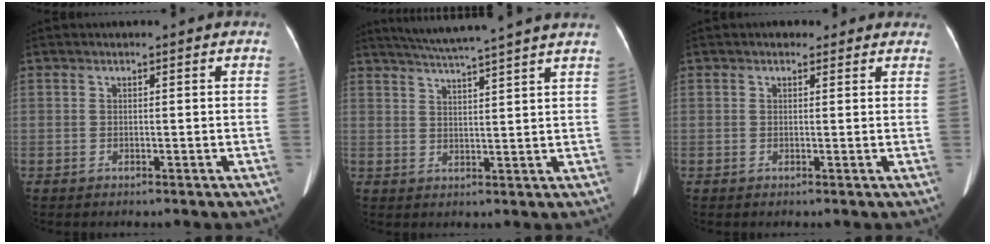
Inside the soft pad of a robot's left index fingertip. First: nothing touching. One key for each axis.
{"total": 12.4, "fx": 10.8, "fy": -1.6, "fz": 5.9, "tx": -0.103, "ty": 0.008, "tz": 0.144}
{"total": 2.6, "fx": 1.9, "fy": 1.8, "fz": 0.5, "tx": 0.006, "ty": 0.011, "tz": 0.017}